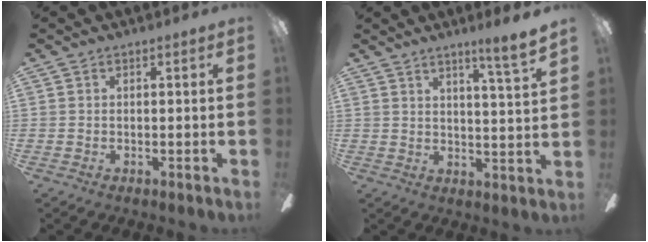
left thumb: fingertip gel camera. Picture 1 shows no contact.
{"total": 6.4, "force": [5.0, -0.5, 3.9], "torque": [-0.054, -0.037, 0.078]}